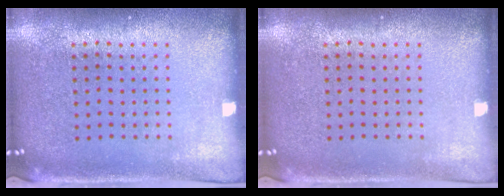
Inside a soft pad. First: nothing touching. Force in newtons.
{"total": 0.0}